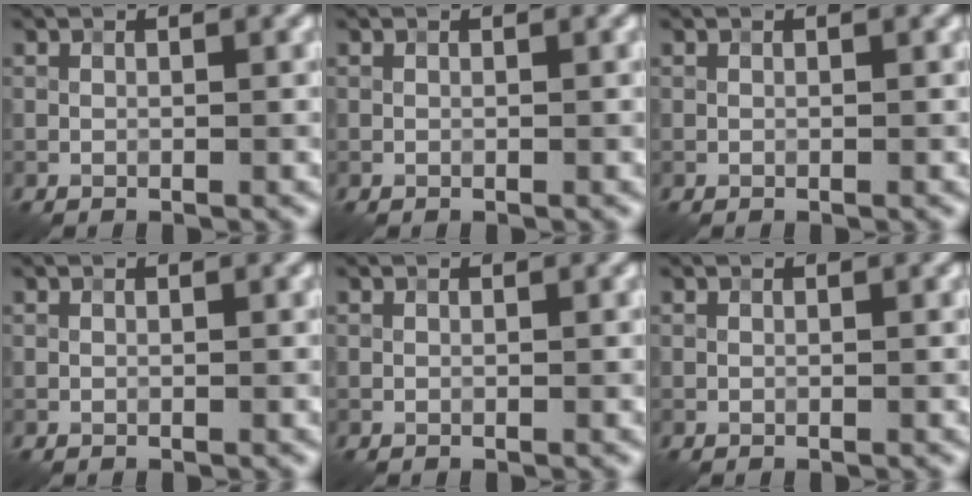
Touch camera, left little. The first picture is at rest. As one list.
[{"total": 0.0}, {"total": 0.0}, {"total": 0.0}, {"total": 0.0}, {"total": 0.0}]